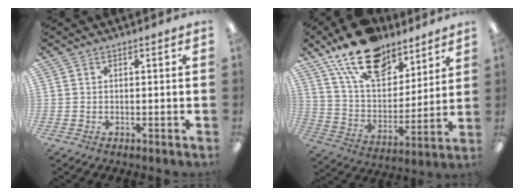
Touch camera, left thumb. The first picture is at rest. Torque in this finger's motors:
{"motor_torque": [1.92, 1.16, 1.79, -0.99, 0.44]}